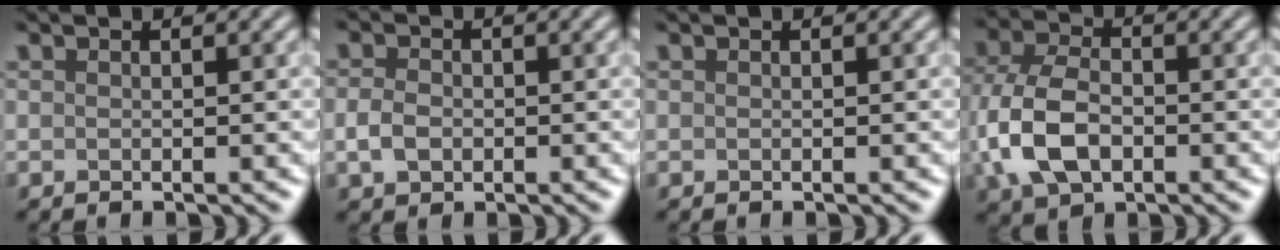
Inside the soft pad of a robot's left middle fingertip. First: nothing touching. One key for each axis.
{"total": 2.3, "fx": -0.4, "fy": 1.8, "fz": 1.4, "tx": -0.030, "ty": -0.002, "tz": -0.013}
{"total": 0.0}
{"total": 7.4, "fx": -1.8, "fy": 4.8, "fz": 5.3, "tx": -0.130, "ty": -0.002, "tz": -0.044}